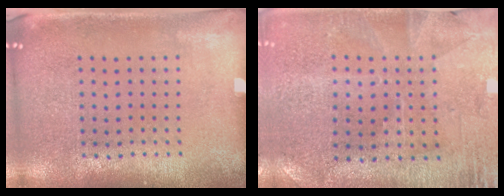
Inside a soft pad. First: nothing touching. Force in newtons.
{"total": 0.5, "press": 0.5, "slide": 0.3}